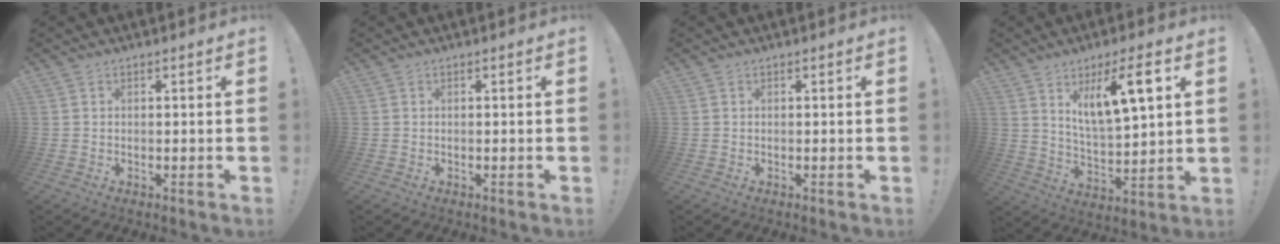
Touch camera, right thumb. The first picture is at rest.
{"total": 0.0}
{"total": 0.0}
{"total": 13.3, "force": [6.9, 3.1, 10.9], "torque": [-0.179, -0.027, 0.109]}